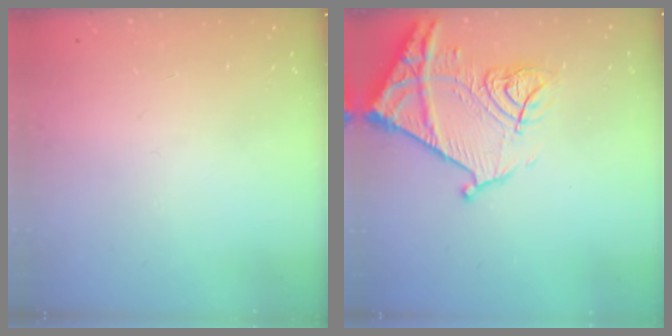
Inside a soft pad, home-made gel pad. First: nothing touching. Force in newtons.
{"total": 15.3, "press": 15.3, "slide": 1.6}